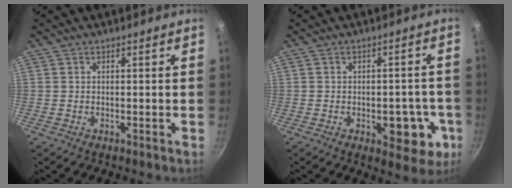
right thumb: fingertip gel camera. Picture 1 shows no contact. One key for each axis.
{"total": 9.3, "fx": -2.8, "fy": 5.3, "fz": 7.2, "tx": -0.050, "ty": 0.011, "tz": -0.032}